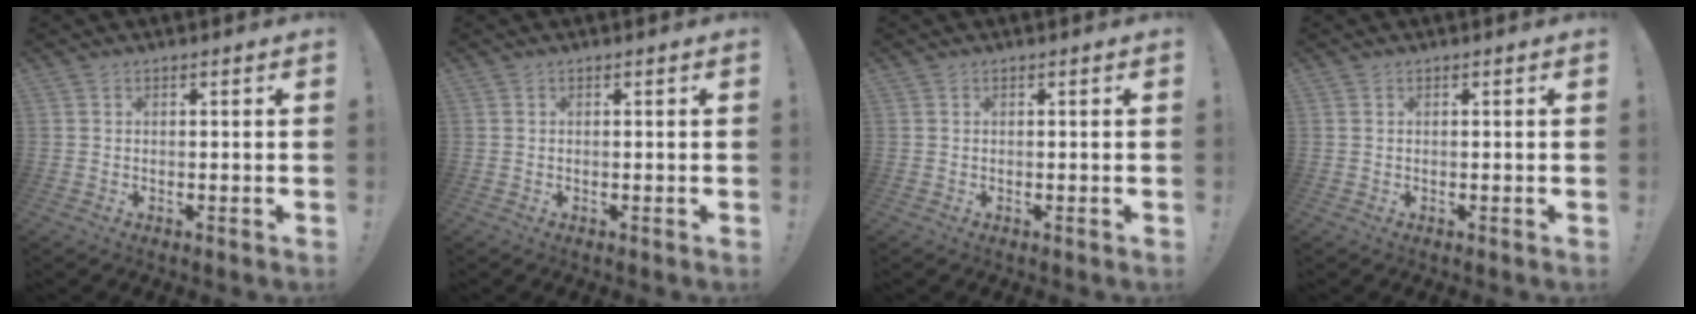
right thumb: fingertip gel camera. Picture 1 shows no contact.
{"total": 0.0}
{"total": 0.0}
{"total": 0.0}